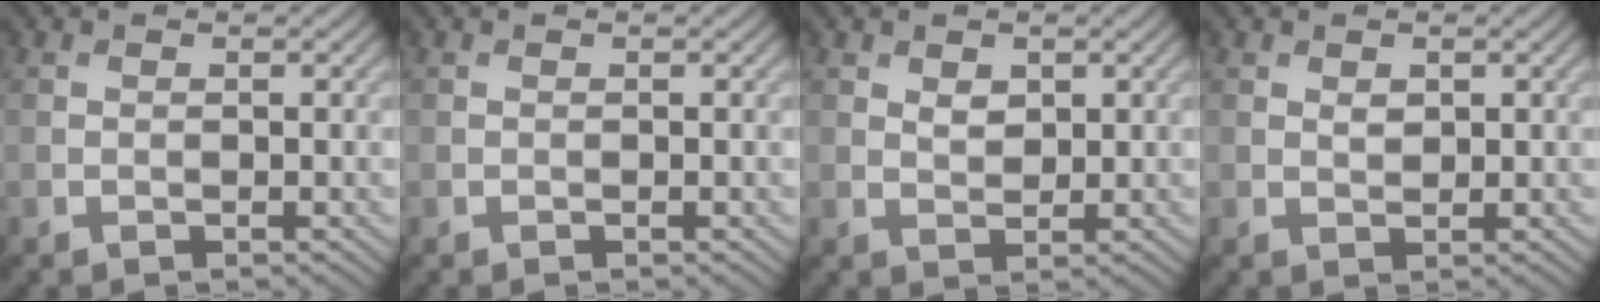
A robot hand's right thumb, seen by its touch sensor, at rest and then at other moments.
{"total": 0.0}
{"total": 1.8, "force": [0.9, 1.1, 1.1], "torque": [-0.022, -0.003, 0.019]}
{"total": 1.1, "force": [0.5, 0.7, 0.7], "torque": [-0.014, -0.004, 0.012]}